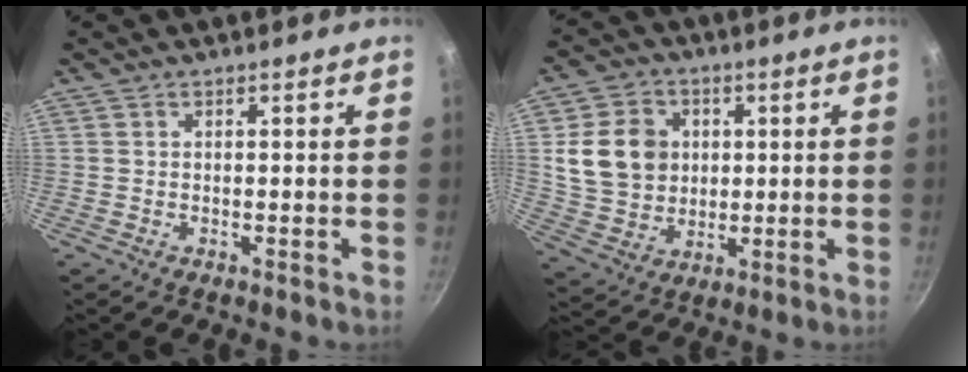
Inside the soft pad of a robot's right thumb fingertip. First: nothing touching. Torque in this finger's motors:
{"motor_torque": [0.77, 2.71, 0.64, 0.05, 0.09]}